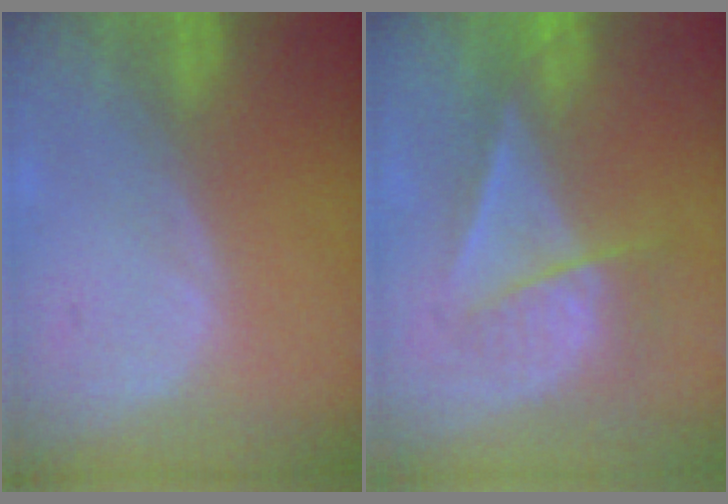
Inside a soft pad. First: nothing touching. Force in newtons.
{"total": 7.1, "press": 6.1, "slide": 3.6}